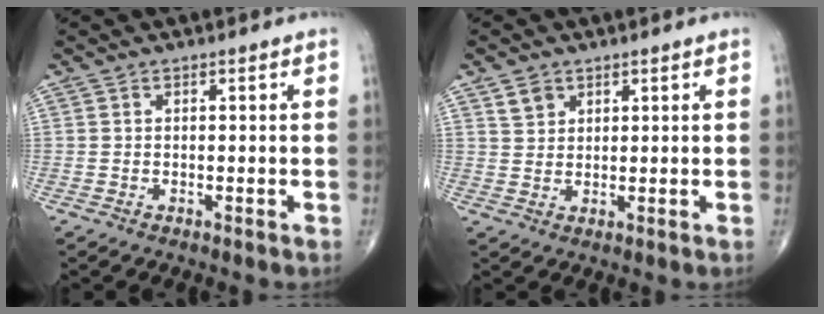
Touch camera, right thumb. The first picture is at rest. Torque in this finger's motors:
{"motor_torque": [-0.69, 0.54, 0.02, 0.02, 0.00]}